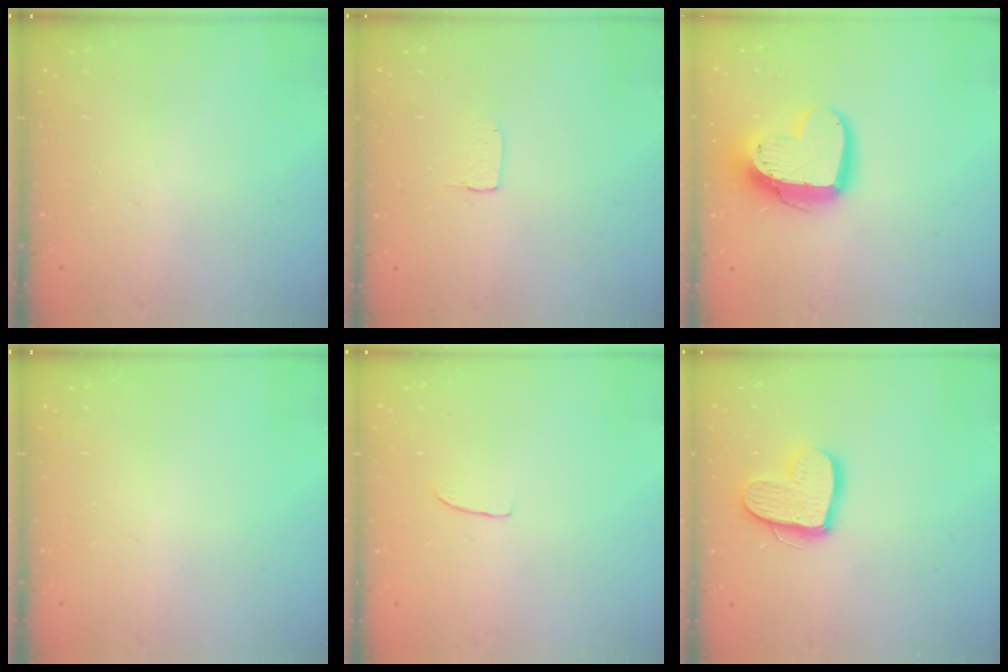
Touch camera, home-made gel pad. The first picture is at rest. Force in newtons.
{"total": 2.9, "press": 2.9, "slide": 0.2}
{"total": 15.8, "press": 15.8, "slide": 1.3}
{"total": 0.0}
{"total": 2.6, "press": 2.6, "slide": 0.2}
{"total": 14.4, "press": 14.3, "slide": 1.3}